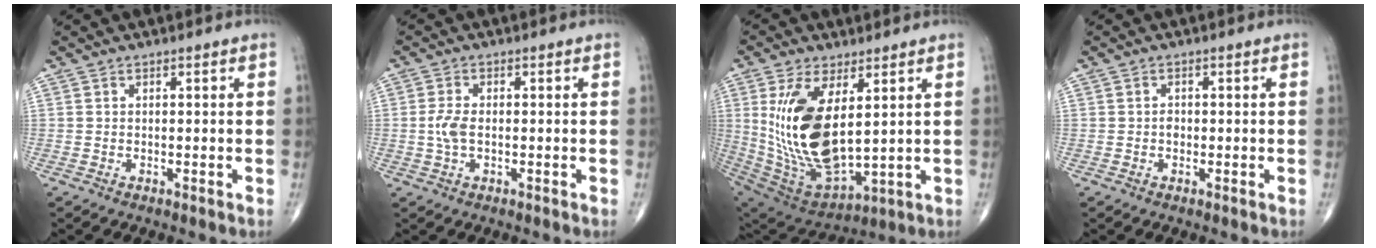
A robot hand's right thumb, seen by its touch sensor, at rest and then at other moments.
{"total": 3.4, "force": [-0.3, 1.8, 2.9], "torque": [-0.069, 0.004, -0.008]}
{"total": 19.4, "force": [3.7, 9.2, 16.7], "torque": [-0.329, -0.027, 0.092]}
{"total": 1.0, "force": [-0.2, 0.8, 0.6], "torque": [-0.003, 0.004, -0.005]}